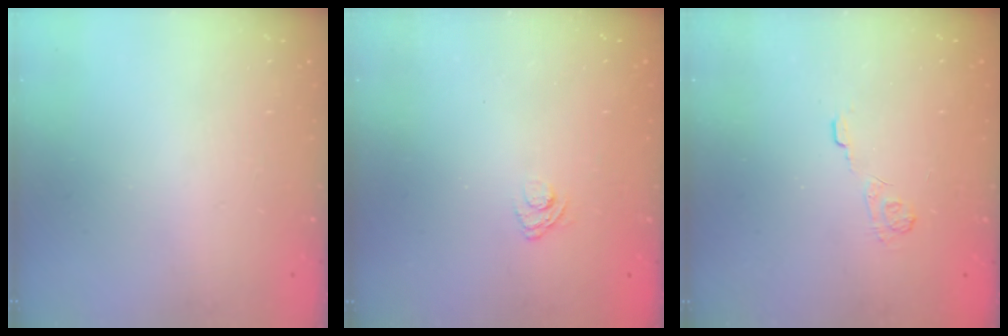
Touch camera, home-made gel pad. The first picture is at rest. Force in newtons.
{"total": 3.0, "press": 2.6, "slide": 1.4}
{"total": 3.6, "press": 3.2, "slide": 1.5}